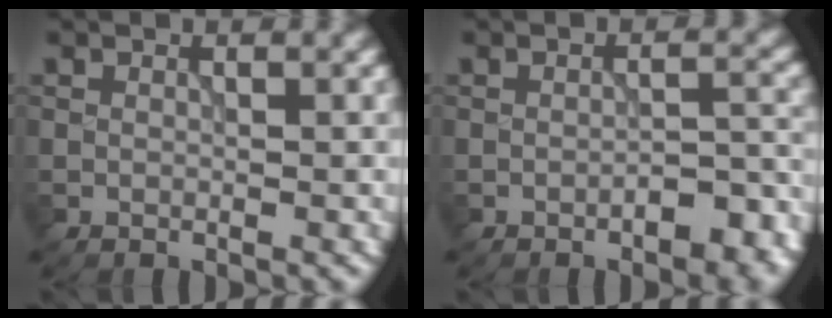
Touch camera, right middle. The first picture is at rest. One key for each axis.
{"total": 4.0, "fx": -2.2, "fy": 1.4, "fz": 3.1, "tx": -0.041, "ty": 0.005, "tz": -0.028}